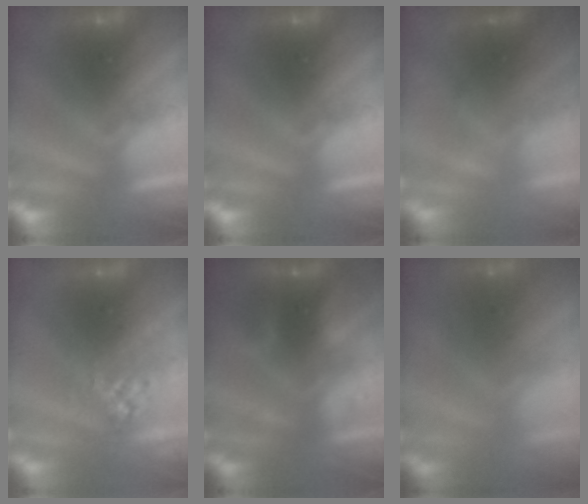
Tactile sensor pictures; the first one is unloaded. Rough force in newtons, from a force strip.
{"total": 0.0}
{"total": 1.5}
{"total": 2.7}
{"total": 5.5}
{"total": 9.4}